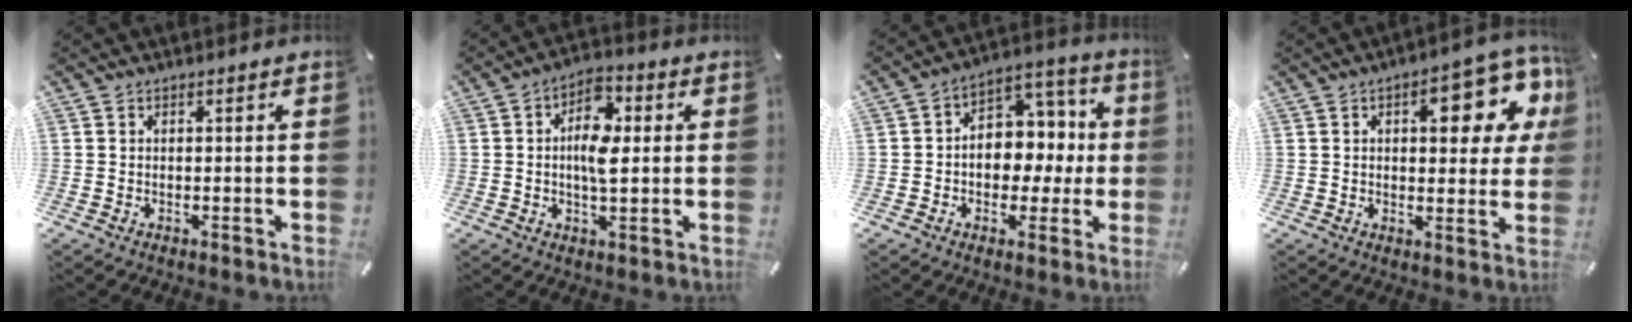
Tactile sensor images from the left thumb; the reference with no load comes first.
{"total": 8.8, "force": [0.8, 4.5, 7.6], "torque": [-0.124, 0.005, 0.008]}
{"total": 9.9, "force": [-0.9, 8.6, 4.9], "torque": [-0.056, 0.004, -0.014]}
{"total": 15.9, "force": [5.6, 7.1, 13.1], "torque": [-0.155, -0.022, 0.086]}